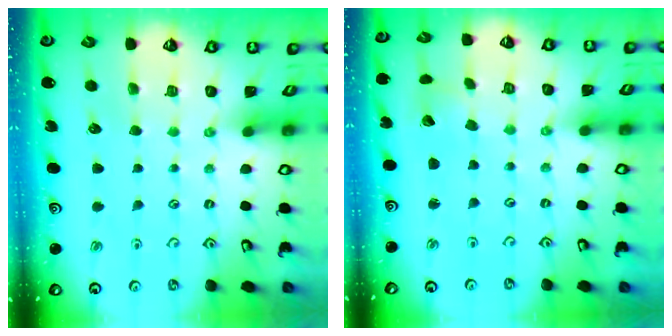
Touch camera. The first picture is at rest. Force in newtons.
{"total": 2.7, "press": 2.7, "slide": 0.2}